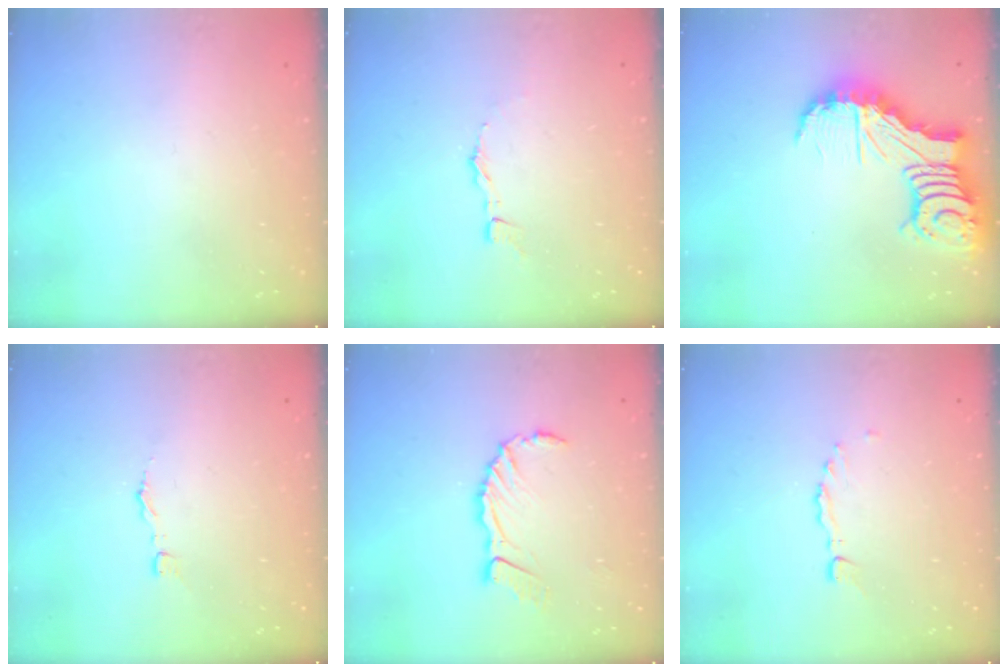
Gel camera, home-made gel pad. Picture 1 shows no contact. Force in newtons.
{"total": 2.5, "press": 2.5, "slide": 0.1}
{"total": 14.6, "press": 14.5, "slide": 1.7}
{"total": 2.7, "press": 2.7, "slide": 0.3}
{"total": 8.0, "press": 7.9, "slide": 0.8}
{"total": 0.0}